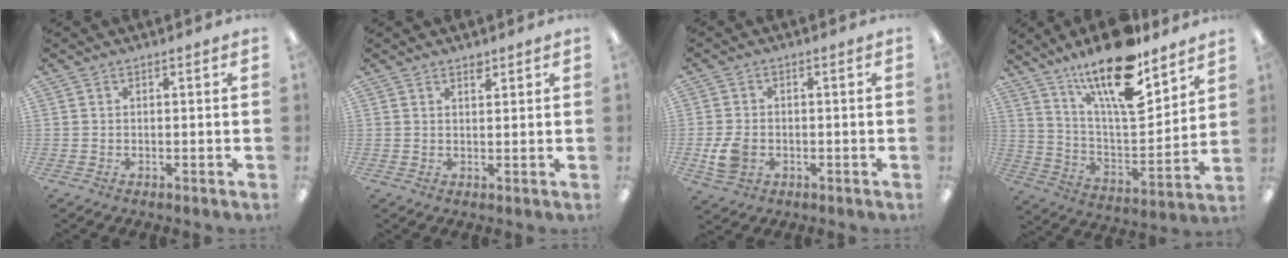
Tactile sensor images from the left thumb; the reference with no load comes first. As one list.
[{"total": 1.8, "force": [1.6, 0.6, 0.7], "torque": [-0.007, -0.006, 0.027]}, {"total": 6.1, "force": [-2.0, 4.8, 3.2], "torque": [-0.061, 0.005, -0.036]}, {"total": 20.0, "force": [14.3, 6.3, 12.5], "torque": [-0.223, -0.091, 0.244]}]